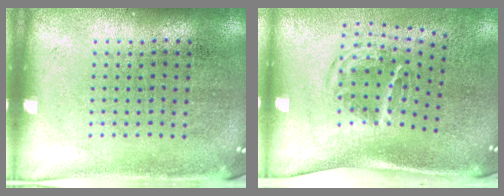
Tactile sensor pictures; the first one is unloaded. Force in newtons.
{"total": 1.9, "press": 1.2, "slide": 1.5}